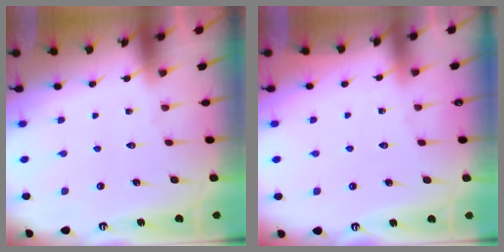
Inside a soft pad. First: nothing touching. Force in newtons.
{"total": 3.9, "press": 3.8, "slide": 0.5}